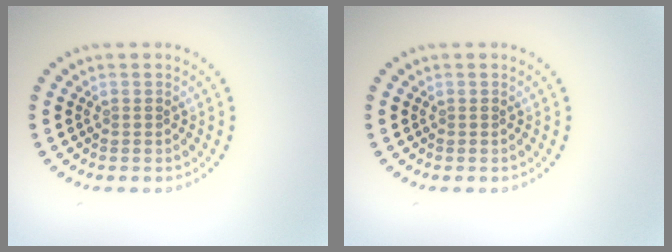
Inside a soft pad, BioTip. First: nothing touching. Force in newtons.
{"total": 0.0}